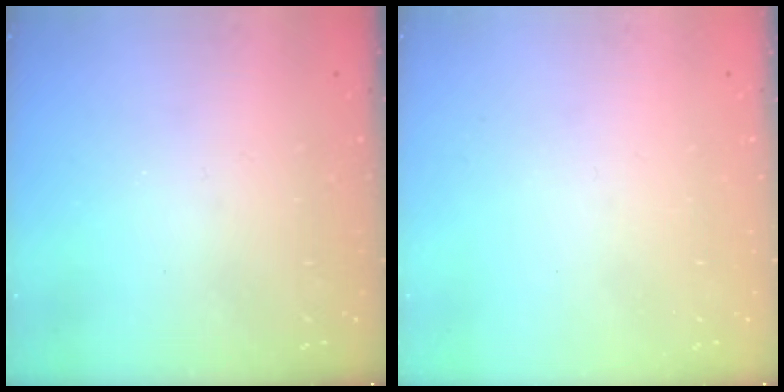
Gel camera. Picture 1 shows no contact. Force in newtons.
{"total": 0.0}